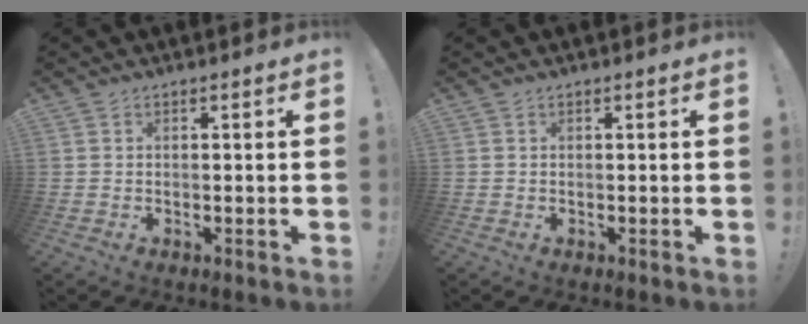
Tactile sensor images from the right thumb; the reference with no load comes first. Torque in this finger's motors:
{"motor_torque": [-0.01, 0.03, 0.03, -0.07, 0.00]}